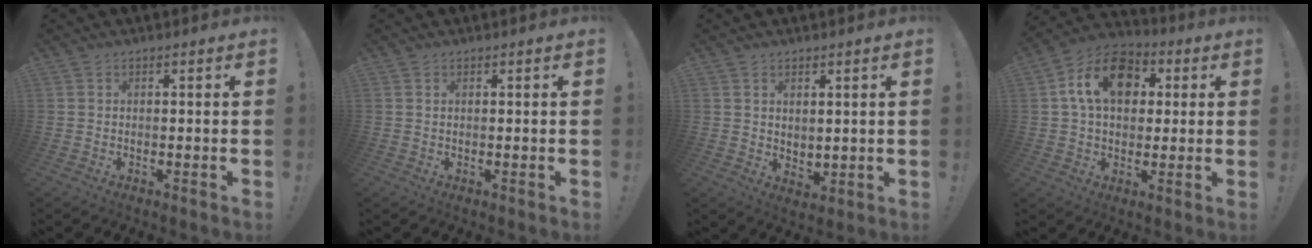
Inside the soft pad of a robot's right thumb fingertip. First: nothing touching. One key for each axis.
{"total": 0.5, "fx": 0.4, "fy": 0.2, "fz": 0.3, "tx": -0.004, "ty": -0.001, "tz": 0.008}
{"total": 3.4, "fx": 2.4, "fy": 2.2, "fz": 1.0, "tx": -0.006, "ty": -0.019, "tz": 0.043}
{"total": 16.1, "fx": 4.6, "fy": 11.3, "fz": 10.6, "tx": -0.171, "ty": 0.002, "tz": 0.085}